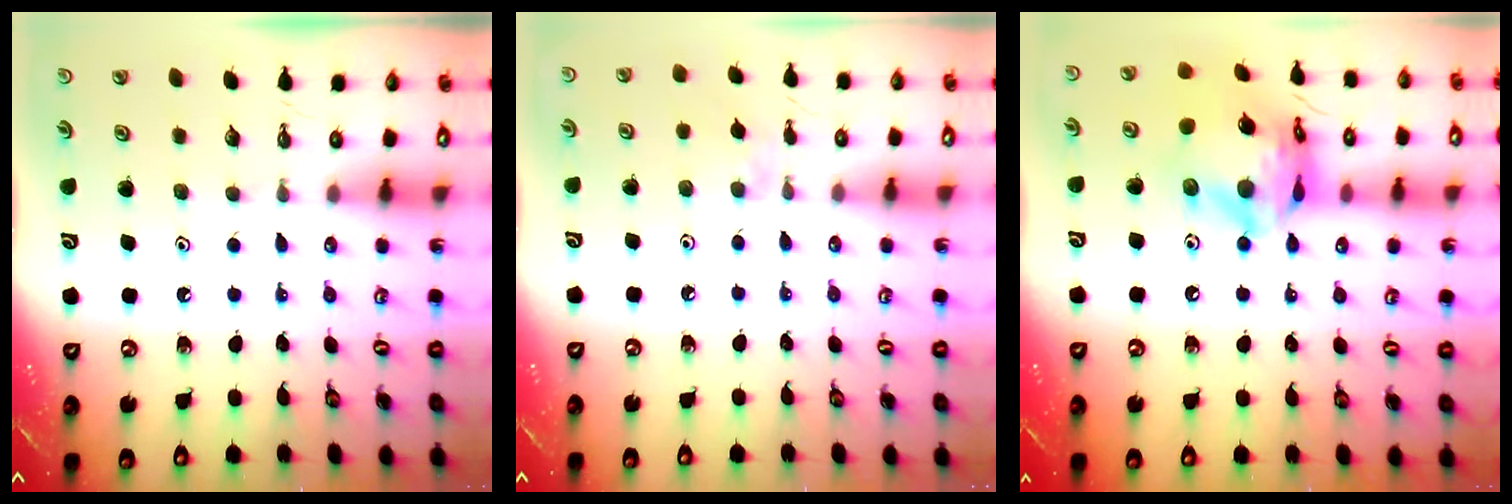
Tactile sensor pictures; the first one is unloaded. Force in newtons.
{"total": 1.5, "press": 1.4, "slide": 0.4}
{"total": 17.6, "press": 17.5, "slide": 1.8}